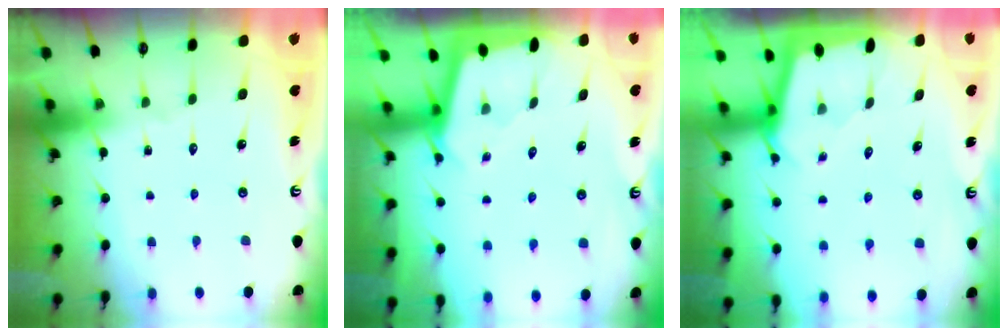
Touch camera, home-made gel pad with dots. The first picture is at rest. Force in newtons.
{"total": 1.9, "press": 1.9, "slide": 0.2}
{"total": 1.6, "press": 1.6, "slide": 0.2}